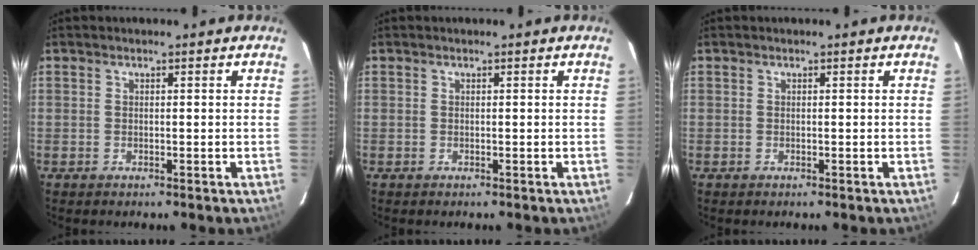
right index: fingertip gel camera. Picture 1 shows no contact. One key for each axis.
{"total": 0.0}
{"total": 0.0}